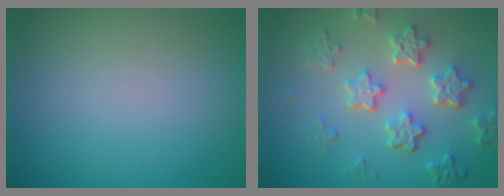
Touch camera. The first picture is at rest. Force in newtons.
{"total": 5.5, "press": 4.2, "slide": 3.6}